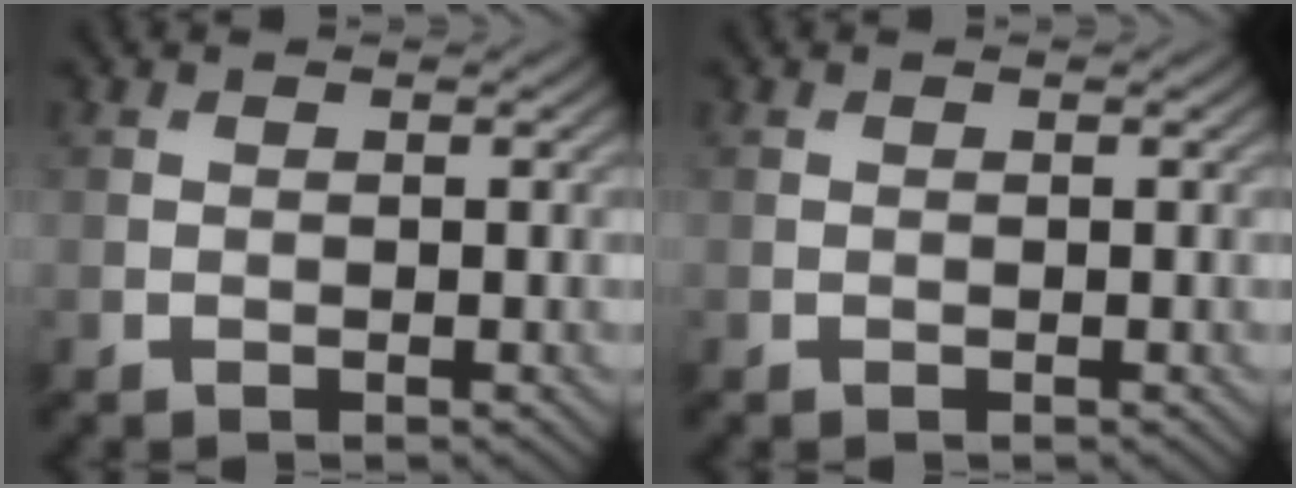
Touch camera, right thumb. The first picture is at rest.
{"total": 0.0}